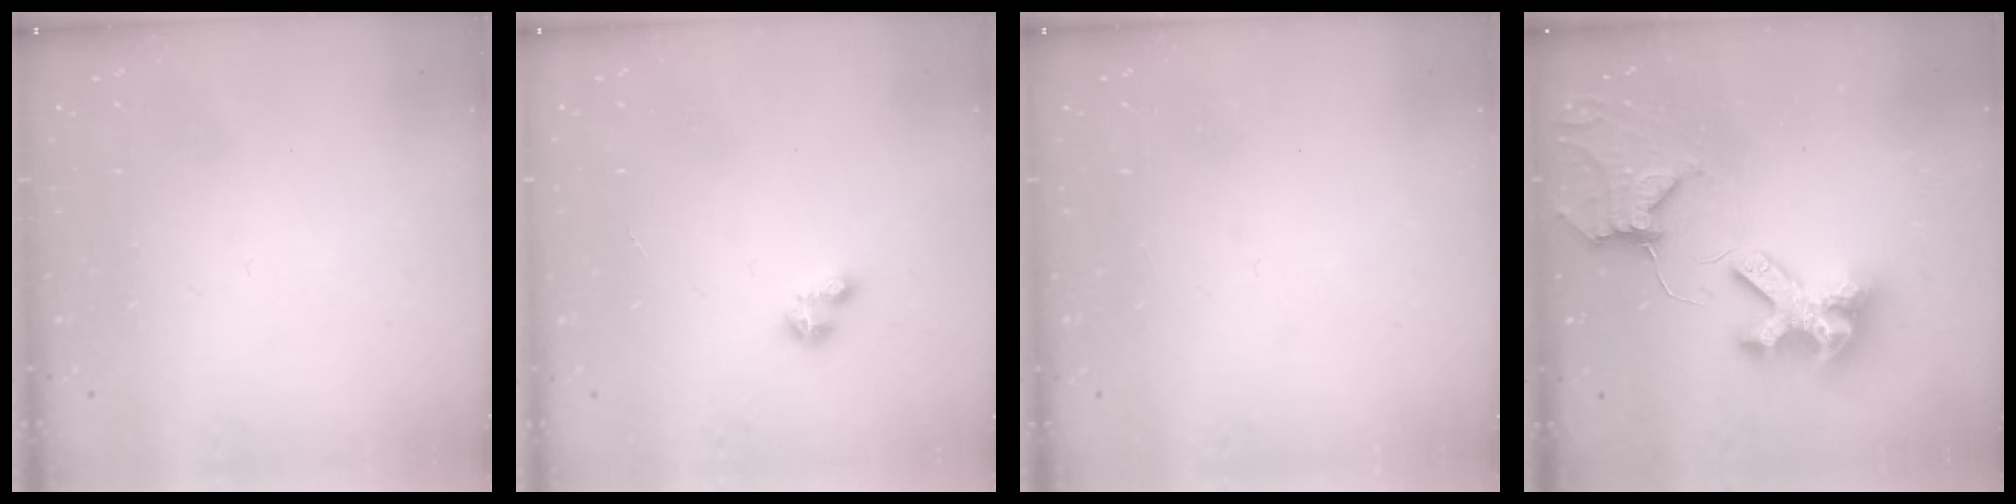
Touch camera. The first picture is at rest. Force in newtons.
{"total": 2.0, "press": 2.0, "slide": 0.2}
{"total": 0.7, "press": 0.6, "slide": 0.3}
{"total": 11.7, "press": 11.6, "slide": 1.3}